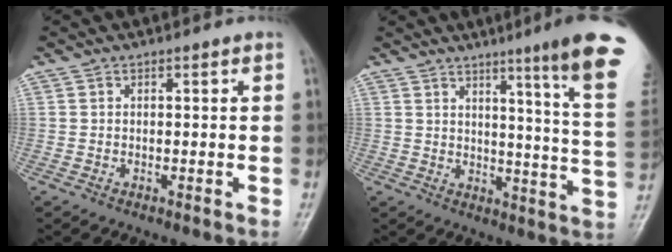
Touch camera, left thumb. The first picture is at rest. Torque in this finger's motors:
{"motor_torque": [1.41, 0.19, 1.40, -1.37, 0.10]}